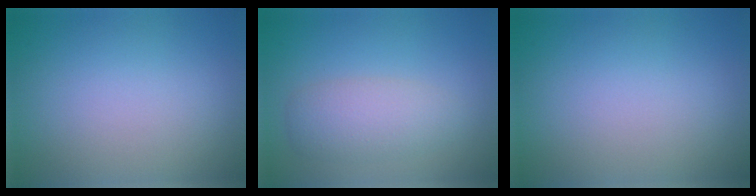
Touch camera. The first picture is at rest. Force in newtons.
{"total": 3.4, "press": 3.3, "slide": 0.4}
{"total": 0.0}